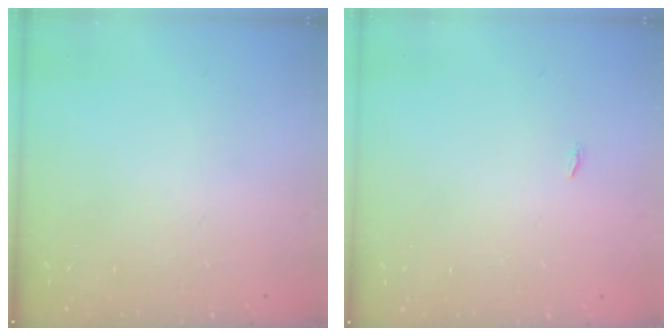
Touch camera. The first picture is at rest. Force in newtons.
{"total": 4.2, "press": 1.6, "slide": 3.9}